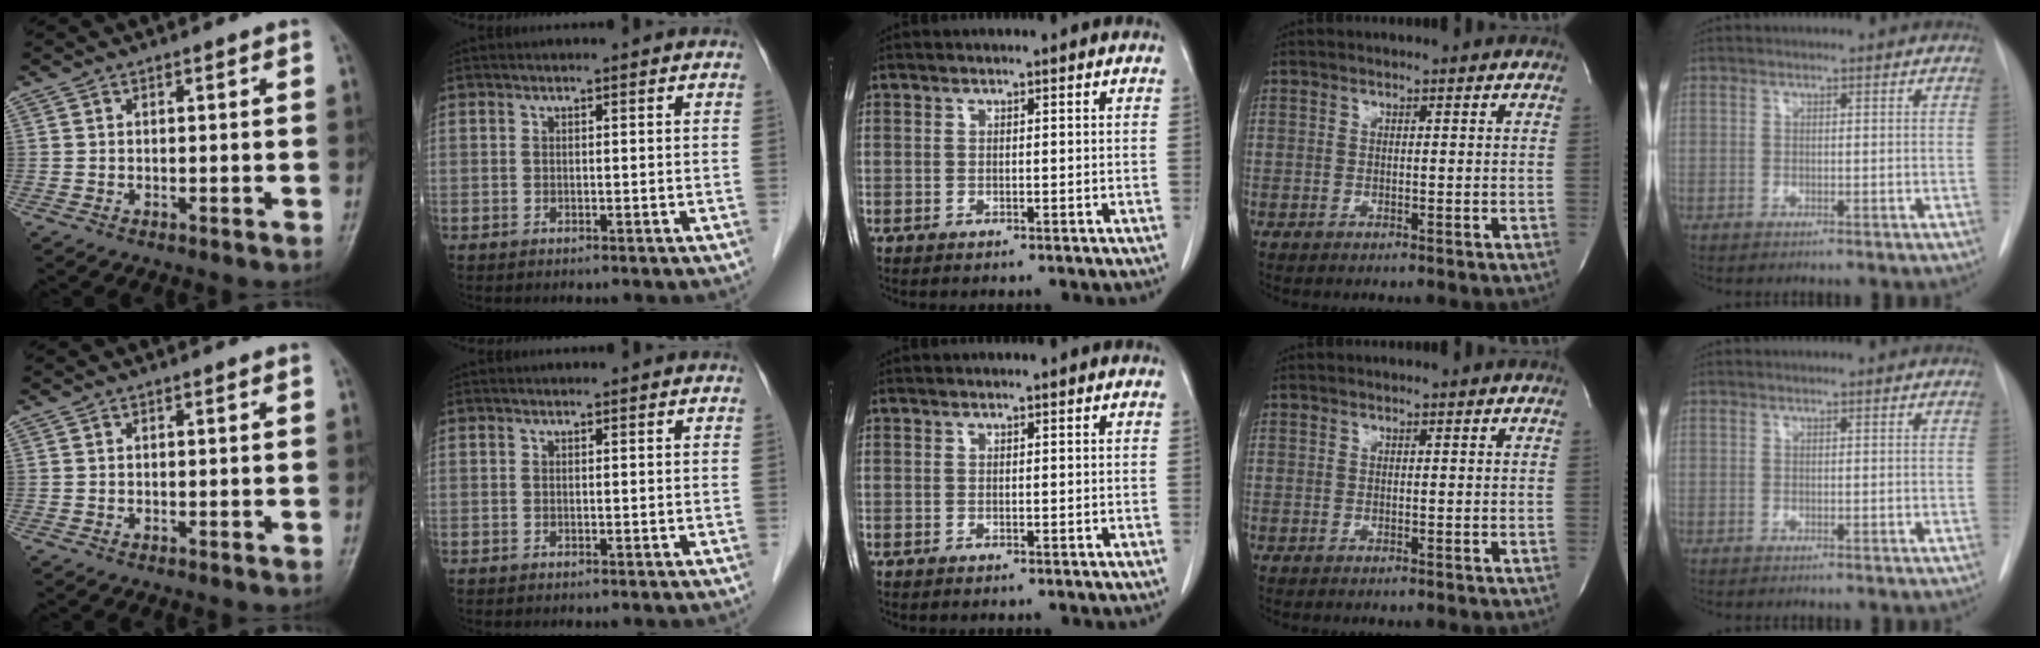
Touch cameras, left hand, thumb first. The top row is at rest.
{}